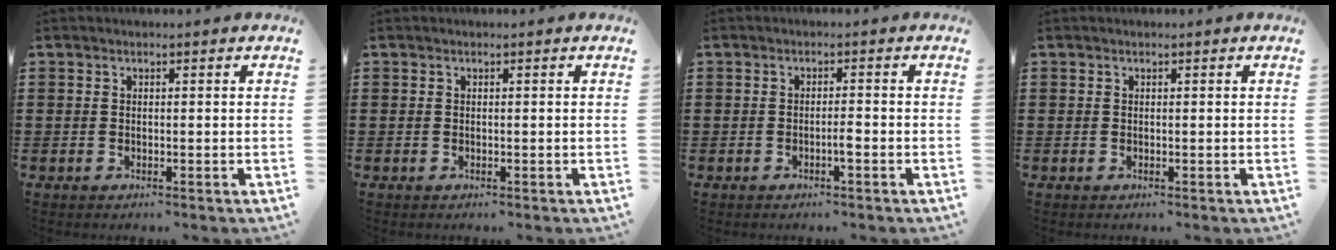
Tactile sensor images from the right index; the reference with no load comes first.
{"total": 0.0}
{"total": 1.8, "force": [-0.8, 0.2, 1.5], "torque": [-0.029, 0.000, -0.015]}
{"total": 0.0}